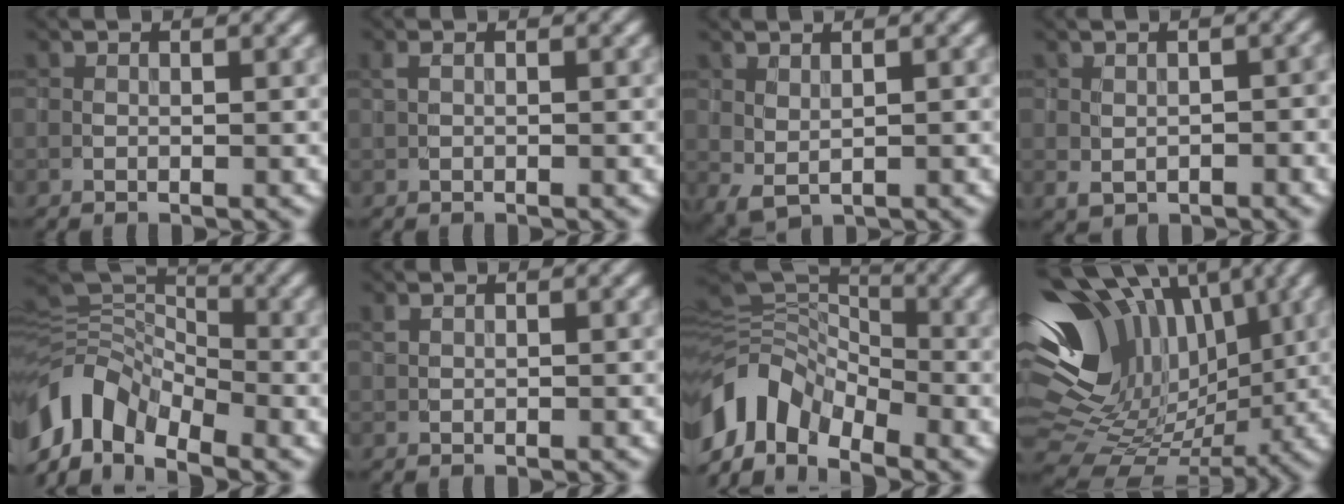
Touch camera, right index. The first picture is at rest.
{"total": 0.9, "force": [0.3, 0.4, 0.7], "torque": [-0.018, 0.003, 0.006]}
{"total": 1.4, "force": [0.7, 0.7, 1.0], "torque": [-0.021, -0.004, 0.020]}
{"total": 2.4, "force": [-0.7, 1.5, 1.7], "torque": [-0.023, -0.005, -0.004]}
{"total": 7.6, "force": [-4.1, 4.7, 4.3], "torque": [-0.079, 0.005, -0.092]}
{"total": 0.6, "force": [0.3, 0.2, 0.3], "torque": [-0.010, 0.002, 0.008]}
{"total": 7.6, "force": [-3.9, 4.9, 4.3], "torque": [-0.079, 0.008, -0.089]}
{"total": 15.5, "force": [3.8, 10.6, 10.5], "torque": [-0.205, 0.014, 0.078]}